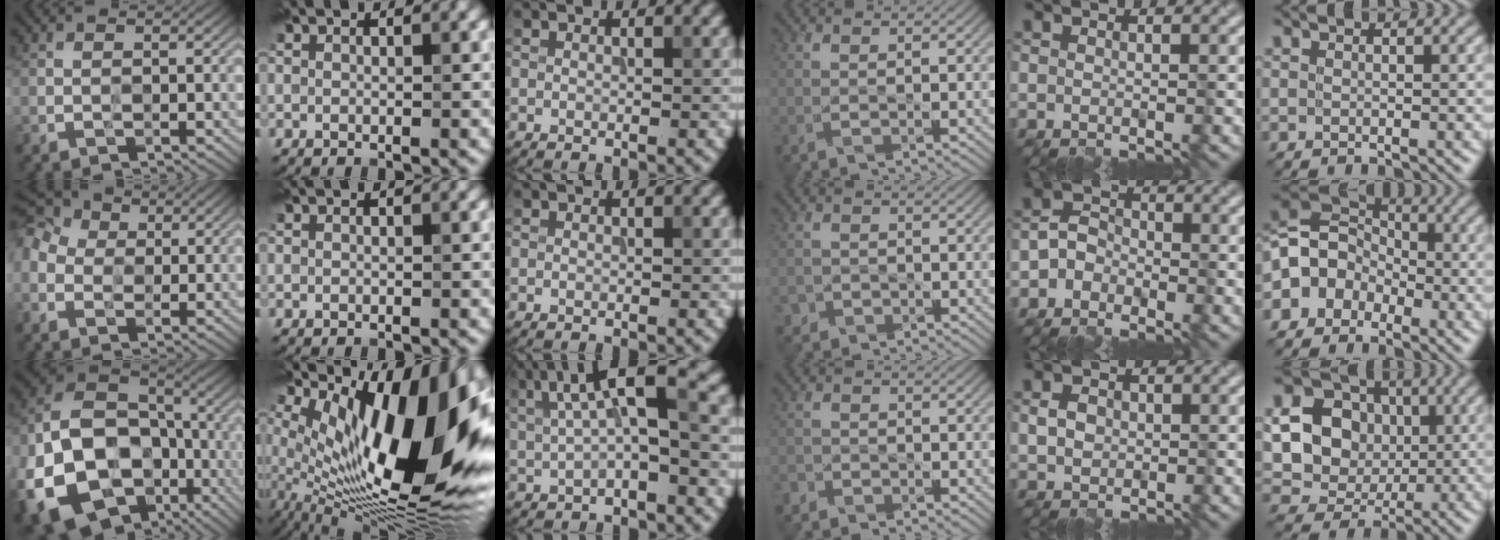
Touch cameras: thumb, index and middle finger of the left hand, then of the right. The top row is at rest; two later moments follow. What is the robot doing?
{"motion": "wipe", "object": "plastic plate"}